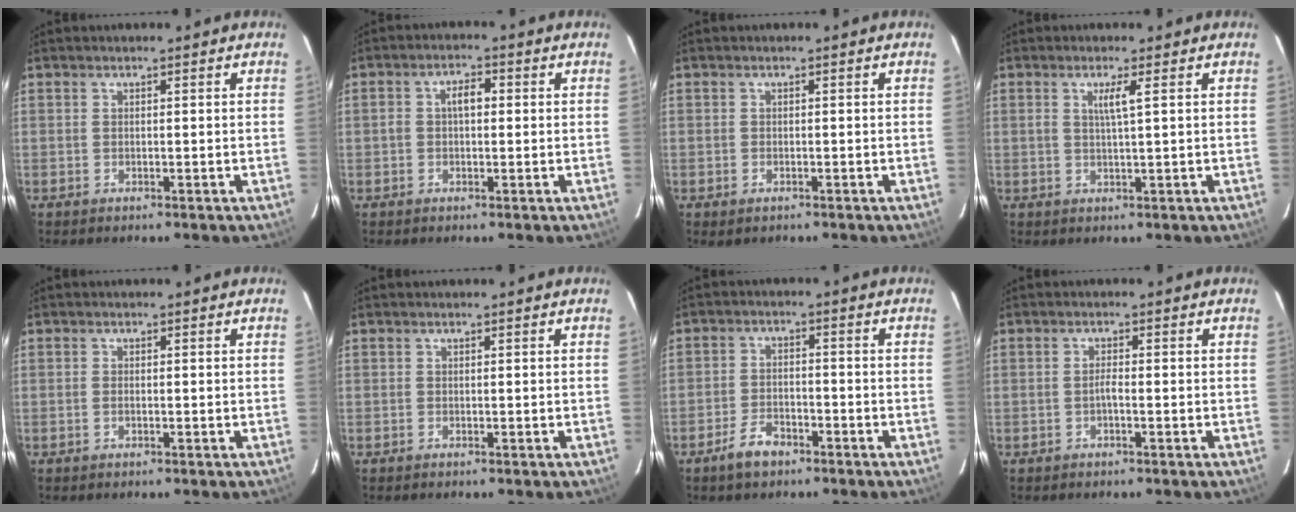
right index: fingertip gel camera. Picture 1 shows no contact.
{"total": 3.6, "force": [0.2, 2.1, 2.8], "torque": [-0.049, 0.012, 0.004]}
{"total": 1.4, "force": [-0.7, 1.1, 0.5], "torque": [-0.008, -0.006, -0.012]}
{"total": 2.7, "force": [0.9, -0.4, 2.5], "torque": [-0.045, -0.002, 0.017]}
{"total": 0.8, "force": [-0.3, 0.4, 0.6], "torque": [-0.013, 0.000, -0.005]}
{"total": 0.0}
{"total": 5.6, "force": [-3.9, 2.8, 2.7], "torque": [-0.067, 0.002, -0.068]}
{"total": 1.2, "force": [-0.6, 0.2, 1.1], "torque": [-0.020, 0.002, -0.012]}